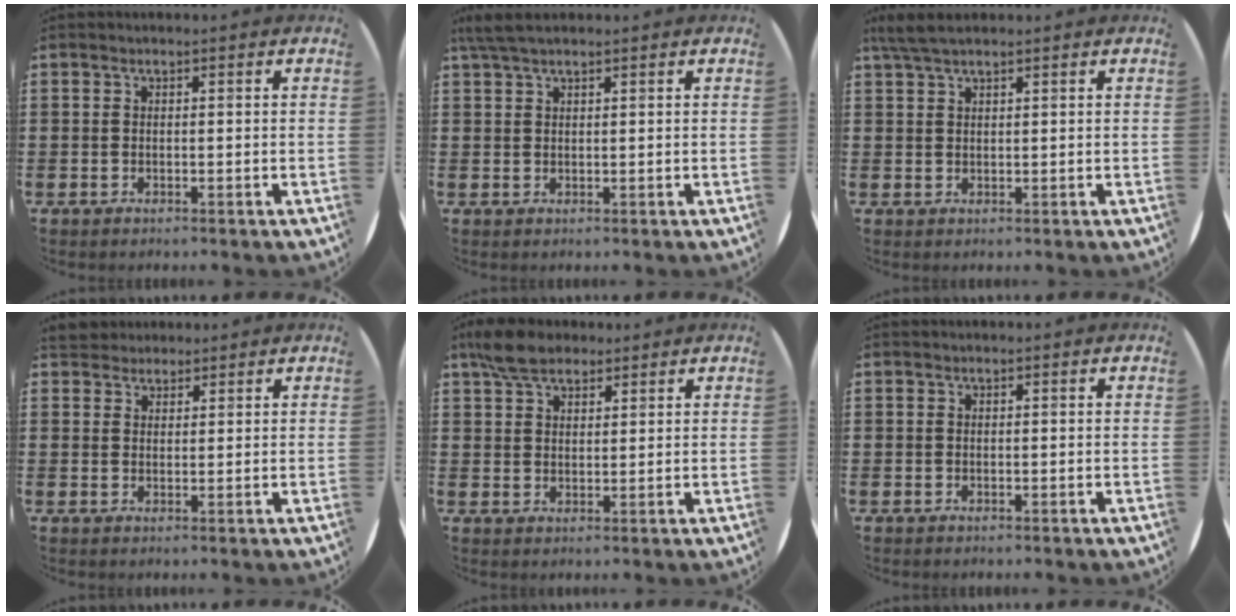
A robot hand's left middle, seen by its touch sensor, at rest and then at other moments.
{"total": 2.6, "force": [2.0, 0.5, 1.6], "torque": [-0.035, 0.004, 0.038]}
{"total": 3.0, "force": [2.4, 0.6, 1.8], "torque": [-0.038, 0.006, 0.043]}
{"total": 2.9, "force": [2.7, 1.0, -0.1], "torque": [0.003, -0.002, 0.050]}
{"total": 5.2, "force": [4.2, 2.3, 2.1], "torque": [-0.044, 0.001, 0.079]}
{"total": 0.0}